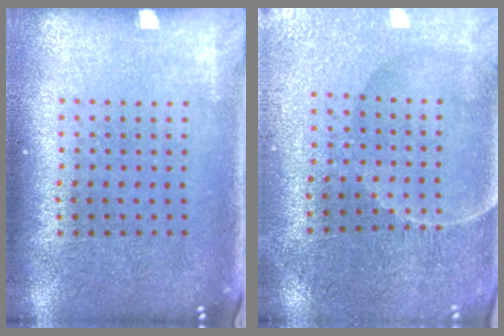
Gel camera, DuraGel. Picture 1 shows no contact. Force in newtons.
{"total": 0.7, "press": 0.6, "slide": 0.4}